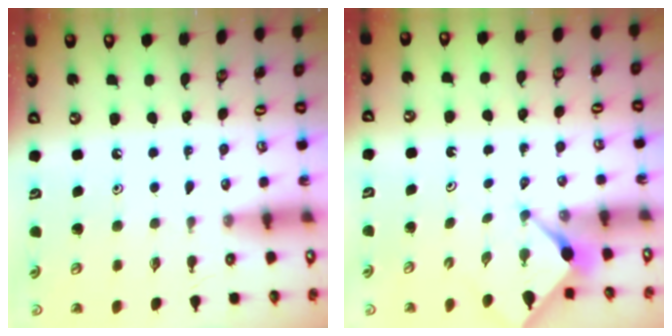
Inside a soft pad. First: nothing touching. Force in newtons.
{"total": 2.9, "press": 2.9, "slide": 0.3}